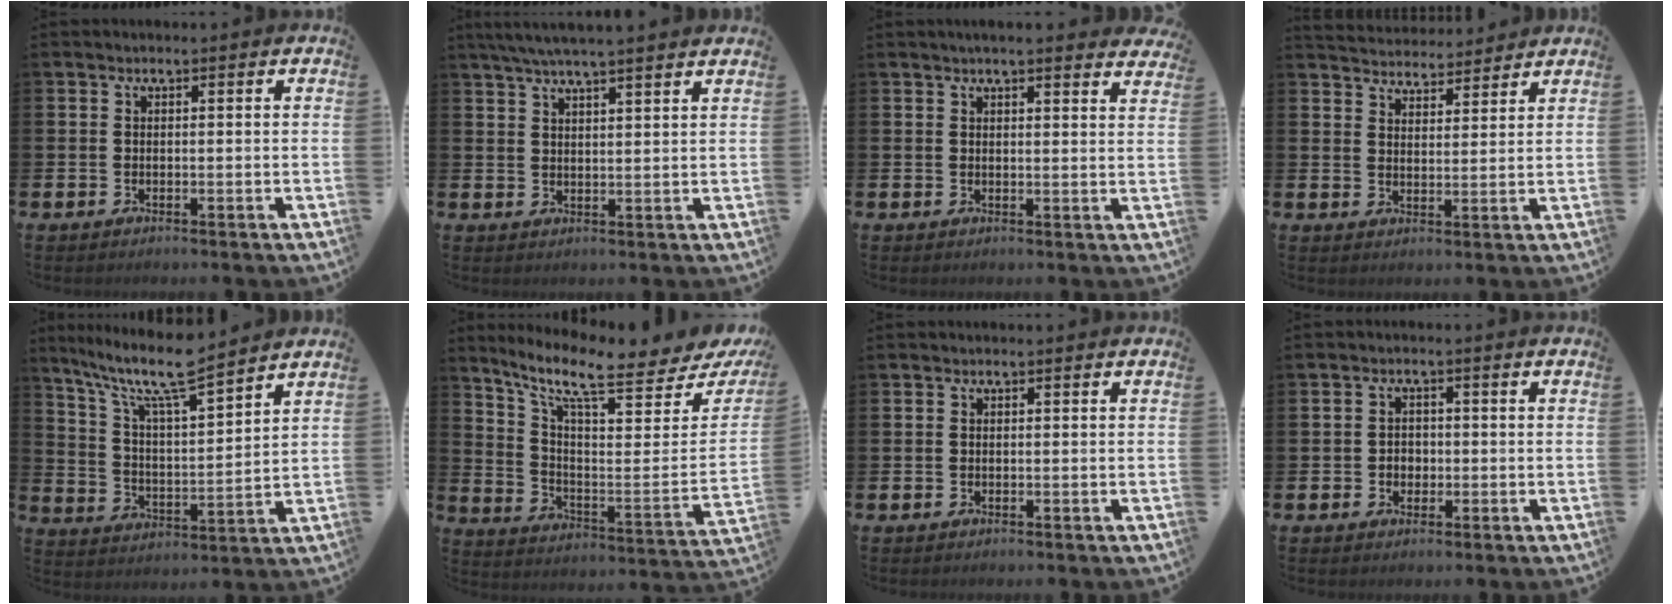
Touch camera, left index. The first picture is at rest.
{"total": 5.0, "force": [4.7, -0.3, 1.6], "torque": [-0.052, -0.009, 0.086]}
{"total": 3.1, "force": [3.1, 0.0, 0.6], "torque": [-0.017, -0.011, 0.056]}
{"total": 4.5, "force": [4.4, 0.8, -0.3], "torque": [-0.010, -0.029, 0.079]}
{"total": 10.6, "force": [9.2, 1.6, 5.2], "torque": [-0.129, -0.048, 0.159]}
{"total": 10.7, "force": [8.4, 2.6, 6.1], "torque": [-0.125, -0.075, 0.135]}
{"total": 0.0}
{"total": 2.0, "force": [-0.3, 1.8, 0.8], "torque": [-0.010, 0.005, -0.012]}